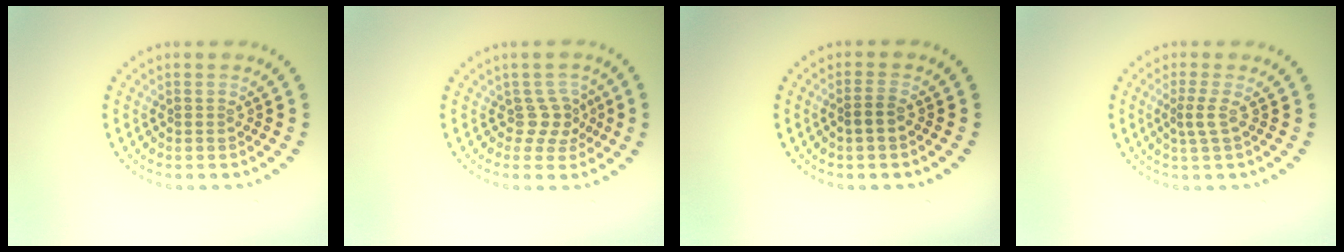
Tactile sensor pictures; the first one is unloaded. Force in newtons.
{"total": 2.1, "press": 1.5, "slide": 1.4}
{"total": 1.3, "press": 1.0, "slide": 0.7}
{"total": 1.5, "press": 1.1, "slide": 1.1}